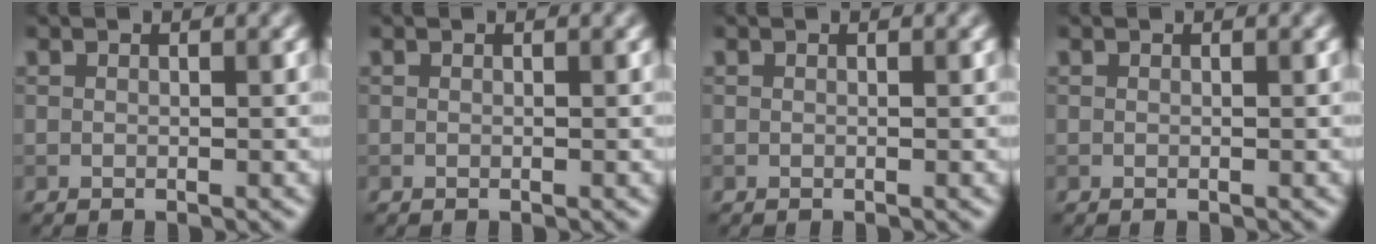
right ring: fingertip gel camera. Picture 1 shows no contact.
{"total": 0.0}
{"total": 0.0}
{"total": 0.0}